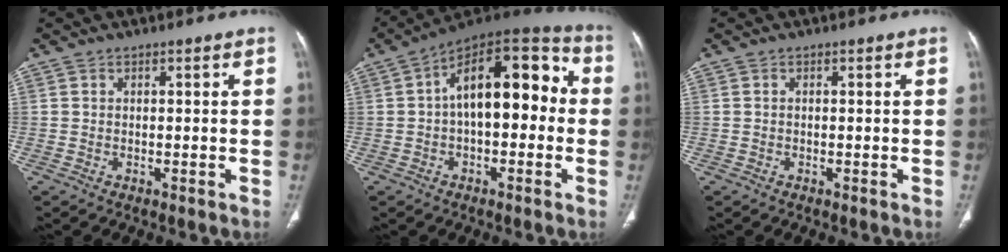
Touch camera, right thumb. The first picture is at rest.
{"total": 17.7, "force": [0.8, 9.2, 15.1], "torque": [-0.193, 0.051, 0.002]}
{"total": 0.0}